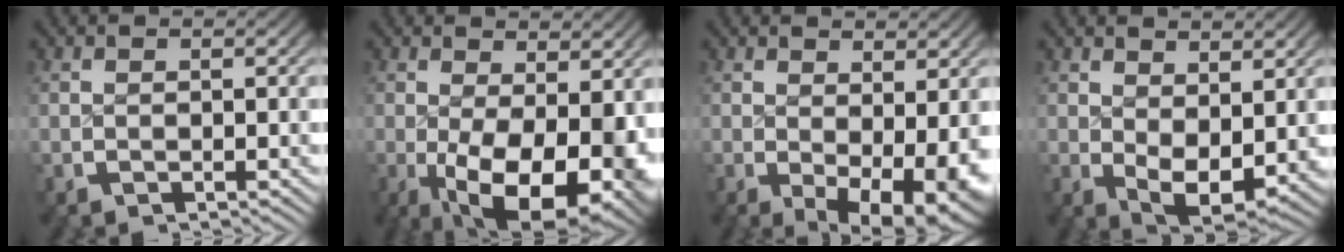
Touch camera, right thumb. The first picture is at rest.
{"total": 13.3, "force": [-2.9, 8.0, 10.2], "torque": [-0.185, -0.064, -0.011]}
{"total": 7.2, "force": [-1.2, 4.2, 5.7], "torque": [-0.090, -0.038, -0.001]}
{"total": 5.2, "force": [0.1, 3.3, 4.0], "torque": [-0.072, -0.033, 0.017]}